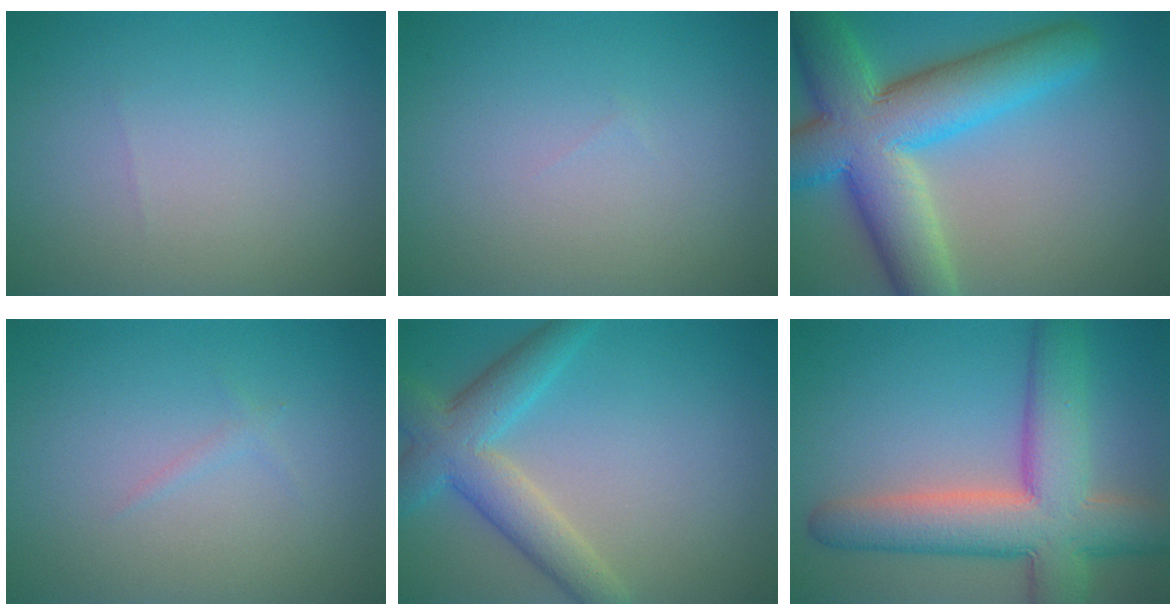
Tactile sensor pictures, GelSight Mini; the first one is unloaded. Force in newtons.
{"total": 0.0}
{"total": 11.7, "press": 11.7, "slide": 0.7}
{"total": 0.6, "press": 0.6, "slide": 0.1}
{"total": 5.4, "press": 5.4, "slide": 0.2}
{"total": 9.8, "press": 9.8, "slide": 0.7}